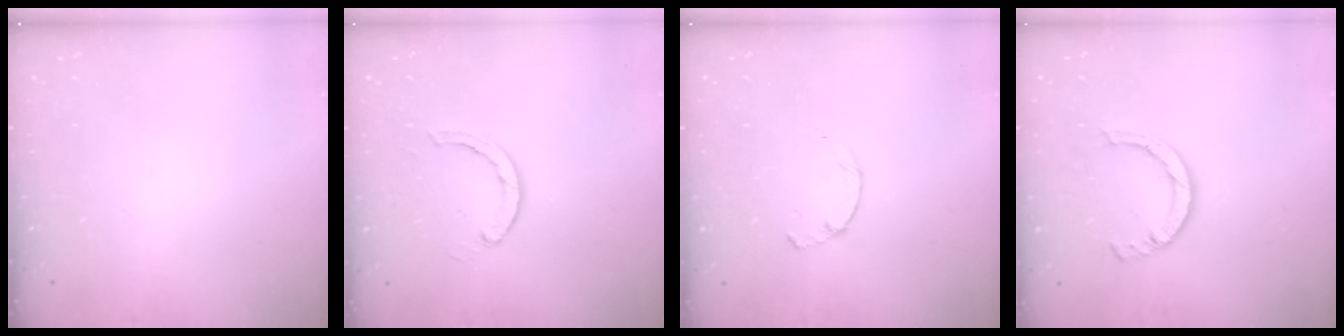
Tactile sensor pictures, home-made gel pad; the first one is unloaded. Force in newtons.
{"total": 2.9, "press": 2.9, "slide": 0.5}
{"total": 1.7, "press": 1.6, "slide": 0.4}
{"total": 6.7, "press": 6.7, "slide": 0.9}